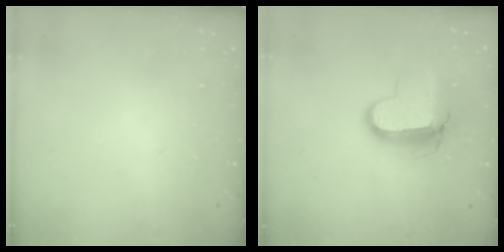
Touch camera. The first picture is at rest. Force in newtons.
{"total": 12.0, "press": 12.0, "slide": 0.7}